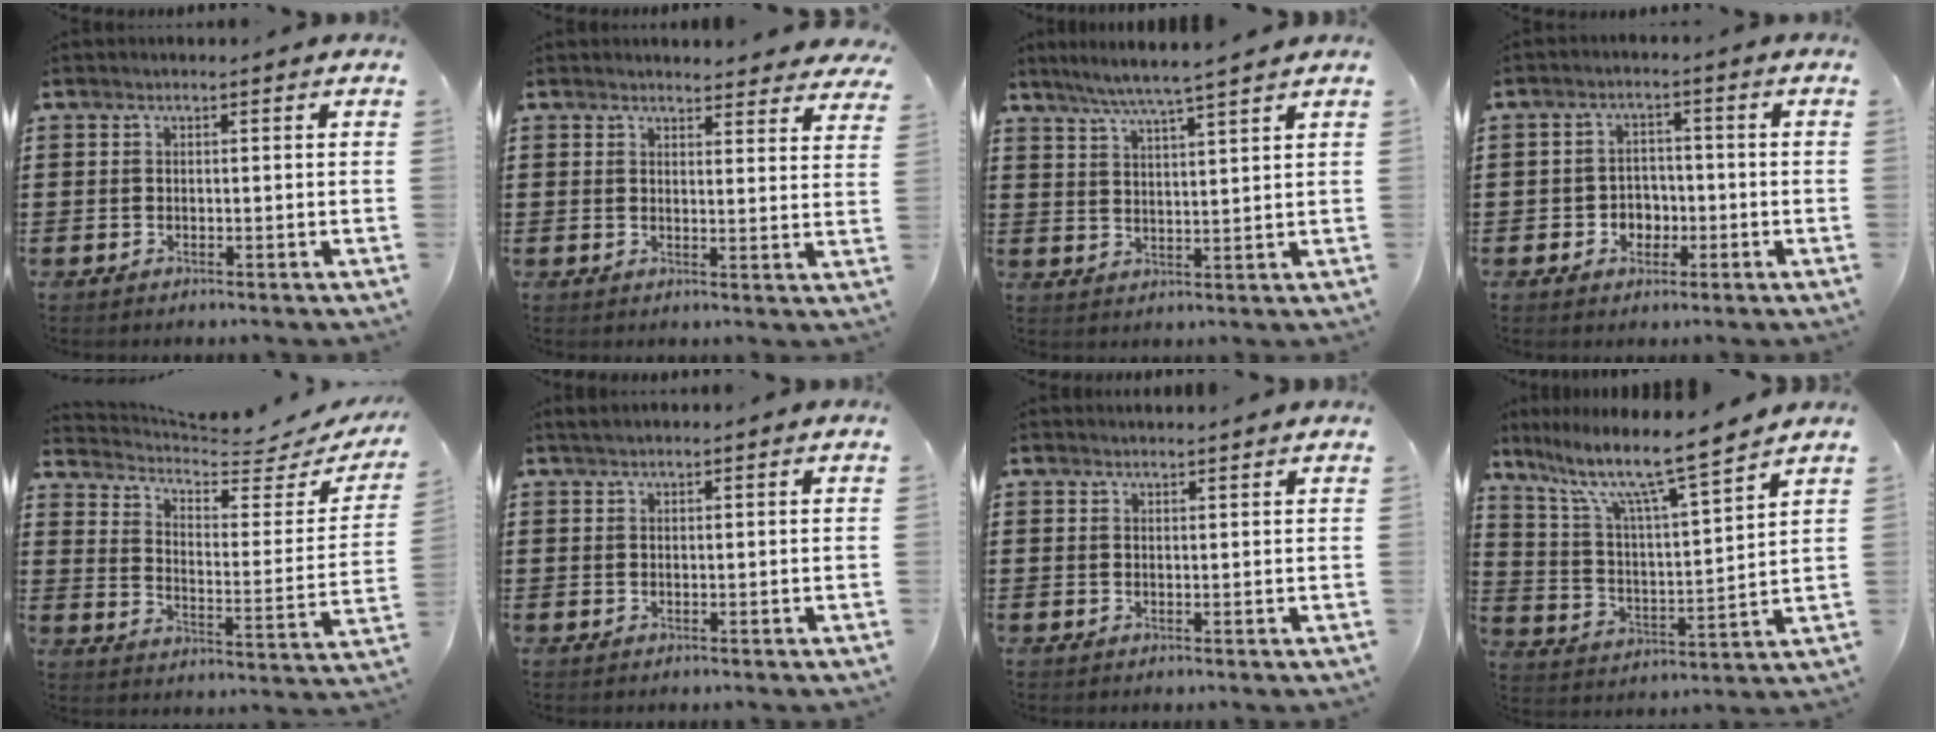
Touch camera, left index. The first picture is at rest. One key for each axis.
{"total": 3.5, "fx": 3.4, "fy": 0.3, "fz": 0.4, "tx": -0.012, "ty": -0.014, "tz": 0.063}
{"total": 5.4, "fx": 4.7, "fy": -0.9, "fz": 2.5, "tx": -0.063, "ty": -0.024, "tz": 0.082}
{"total": 3.2, "fx": -1.2, "fy": 2.7, "fz": 1.2, "tx": -0.030, "ty": 0.004, "tz": -0.029}
{"total": 4.8, "fx": 4.2, "fy": 0.9, "fz": 2.1, "tx": -0.065, "ty": -0.034, "tz": 0.070}
{"total": 0.9, "fx": 0.8, "fy": 0.2, "fz": 0.5, "tx": -0.010, "ty": 0.002, "tz": 0.014}
{"total": 1.1, "fx": 1.1, "fy": 0.0, "fz": 0.1, "tx": -0.004, "ty": -0.001, "tz": 0.022}
{"total": 10.5, "fx": 8.2, "fy": 1.0, "fz": 6.5, "tx": -0.150, "ty": -0.054, "tz": 0.131}